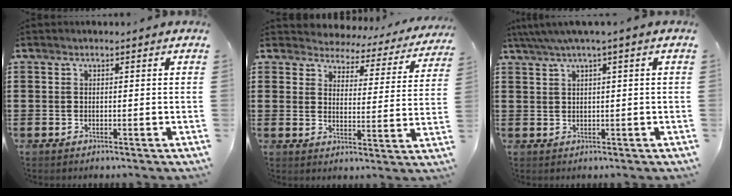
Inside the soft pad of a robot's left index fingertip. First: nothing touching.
{"total": 3.2, "force": [3.1, 0.7, -0.4], "torque": [-0.018, -0.029, 0.048]}
{"total": 2.1, "force": [0.8, -0.2, 1.9], "torque": [-0.035, -0.002, 0.013]}